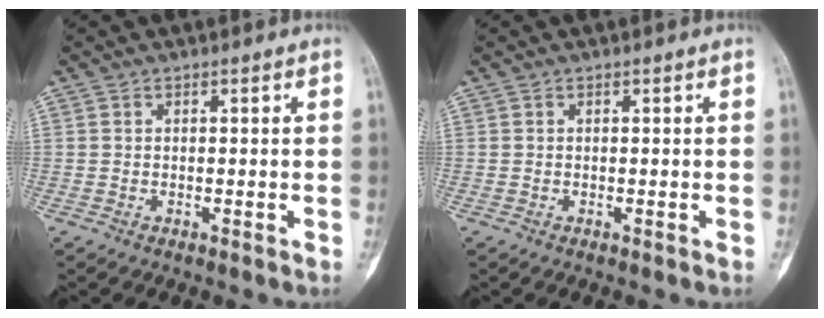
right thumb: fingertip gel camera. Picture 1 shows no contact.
{"total": 0.0}